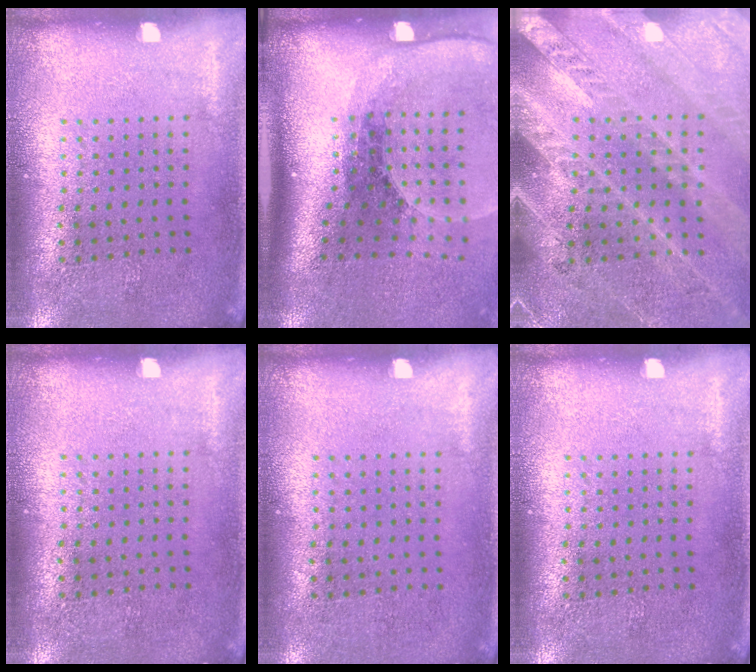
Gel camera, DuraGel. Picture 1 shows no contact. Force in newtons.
{"total": 2.7, "press": 1.9, "slide": 1.9}
{"total": 2.9, "press": 2.6, "slide": 1.1}
{"total": 0.0}
{"total": 0.0}
{"total": 0.0}